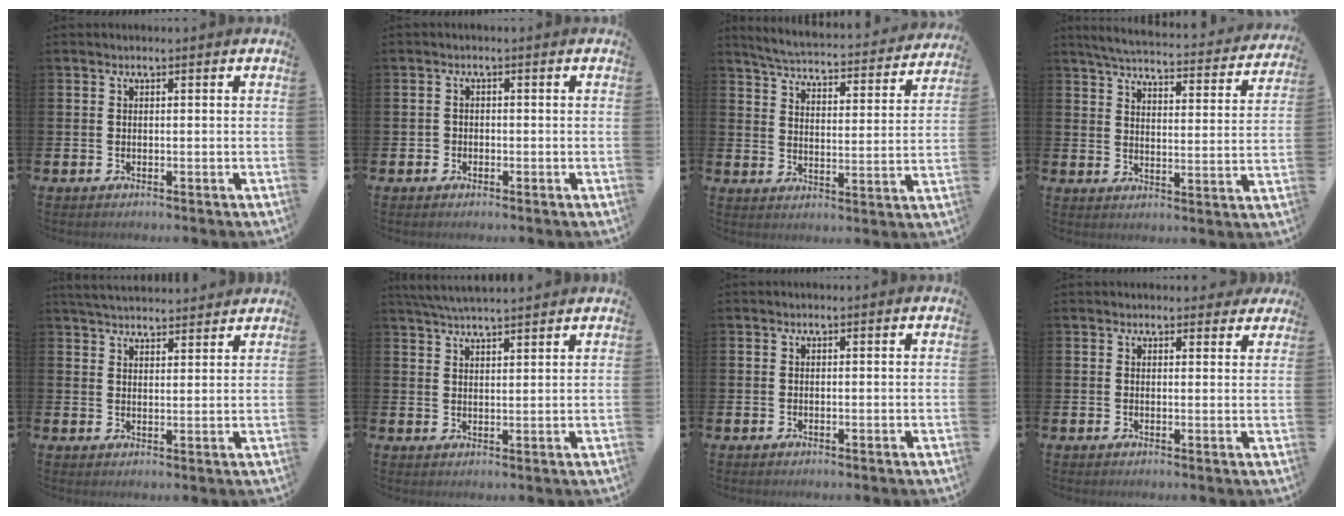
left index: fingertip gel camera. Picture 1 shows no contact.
{"total": 1.1, "force": [-0.6, 1.0, 0.1], "torque": [0.001, 0.003, -0.016]}
{"total": 4.9, "force": [4.8, 0.3, 1.1], "torque": [-0.042, -0.041, 0.077]}
{"total": 5.0, "force": [4.8, 0.5, 1.3], "torque": [-0.047, -0.038, 0.078]}
{"total": 4.4, "force": [4.4, 0.5, 0.3], "torque": [-0.012, -0.024, 0.079]}
{"total": 4.7, "force": [4.6, 0.2, 1.2], "torque": [-0.030, -0.014, 0.083]}
{"total": 0.0}
{"total": 1.9, "force": [1.7, 0.7, 0.1], "torque": [0.017, -0.009, 0.027]}